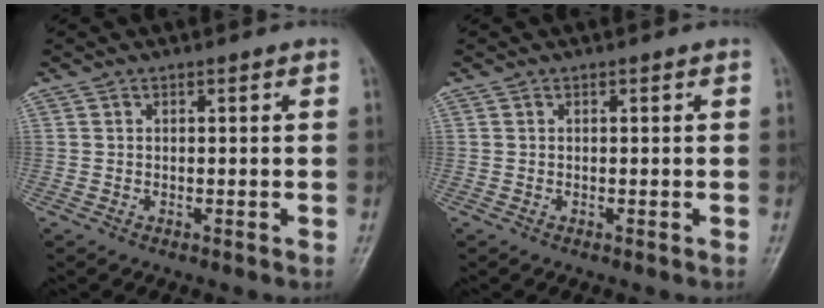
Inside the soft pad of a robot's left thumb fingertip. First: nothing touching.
{"total": 0.0}